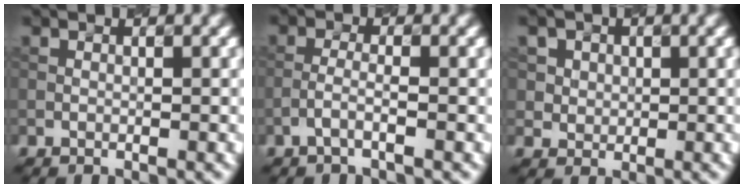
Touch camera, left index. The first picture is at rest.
{"total": 1.4, "force": [-1.0, 0.1, 1.0], "torque": [-0.026, 0.012, -0.022]}
{"total": 3.7, "force": [1.9, 3.0, 0.9], "torque": [-0.030, 0.006, 0.032]}